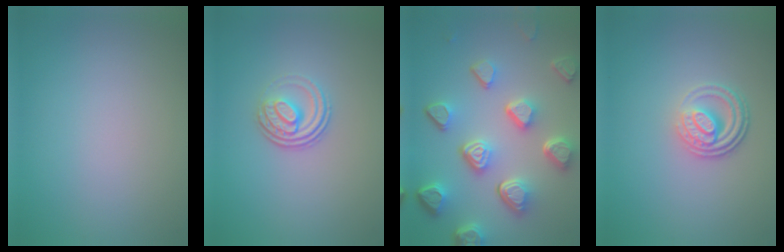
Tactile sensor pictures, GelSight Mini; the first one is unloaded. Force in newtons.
{"total": 3.3, "press": 2.4, "slide": 2.2}
{"total": 7.7, "press": 5.7, "slide": 5.3}
{"total": 3.8, "press": 2.7, "slide": 2.7}